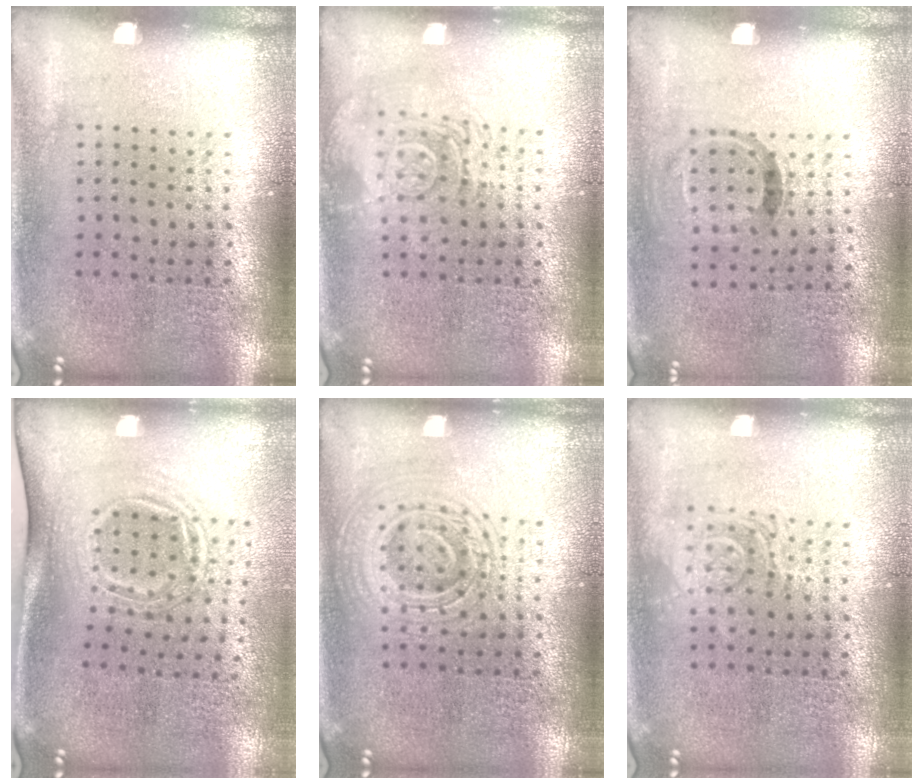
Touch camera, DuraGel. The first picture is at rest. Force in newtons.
{"total": 2.6, "press": 2.6, "slide": 0.4}
{"total": 0.9, "press": 0.6, "slide": 0.7}
{"total": 1.7, "press": 1.2, "slide": 1.2}
{"total": 2.9, "press": 2.8, "slide": 0.5}
{"total": 2.3, "press": 2.3, "slide": 0.5}